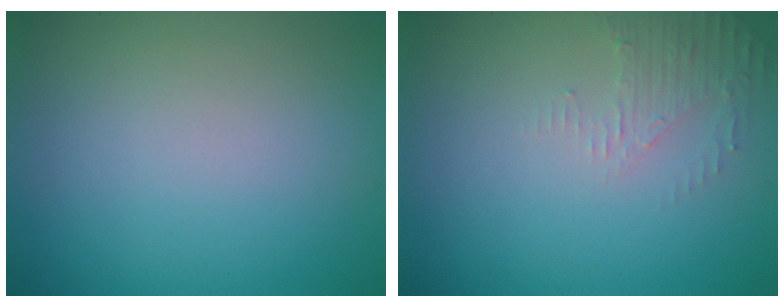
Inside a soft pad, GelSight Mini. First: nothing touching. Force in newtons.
{"total": 1.9, "press": 1.8, "slide": 0.4}